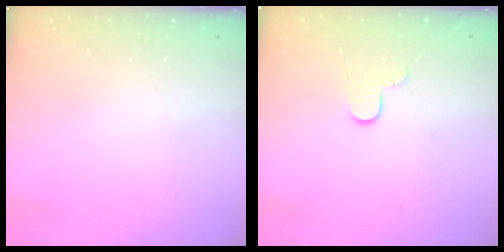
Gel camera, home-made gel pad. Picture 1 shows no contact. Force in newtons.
{"total": 5.7, "press": 5.7, "slide": 0.5}